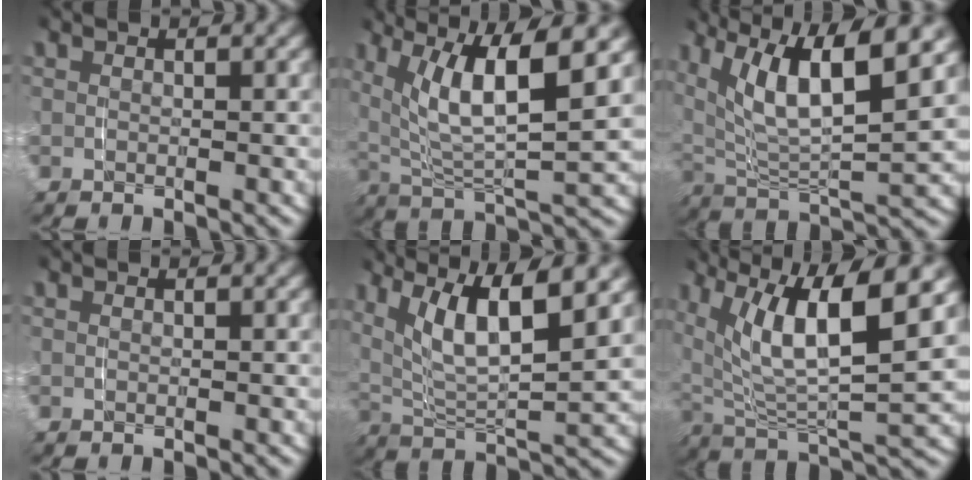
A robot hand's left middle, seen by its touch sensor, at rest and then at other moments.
{"total": 9.2, "force": [2.2, 4.8, 7.6], "torque": [-0.131, 0.003, 0.031]}
{"total": 9.8, "force": [2.7, 5.4, 7.8], "torque": [-0.141, -0.005, 0.044]}
{"total": 0.0}
{"total": 8.8, "force": [2.6, 5.1, 6.7], "torque": [-0.121, 0.004, 0.036]}
{"total": 10.7, "force": [2.3, 5.6, 8.8], "torque": [-0.155, -0.007, 0.038]}